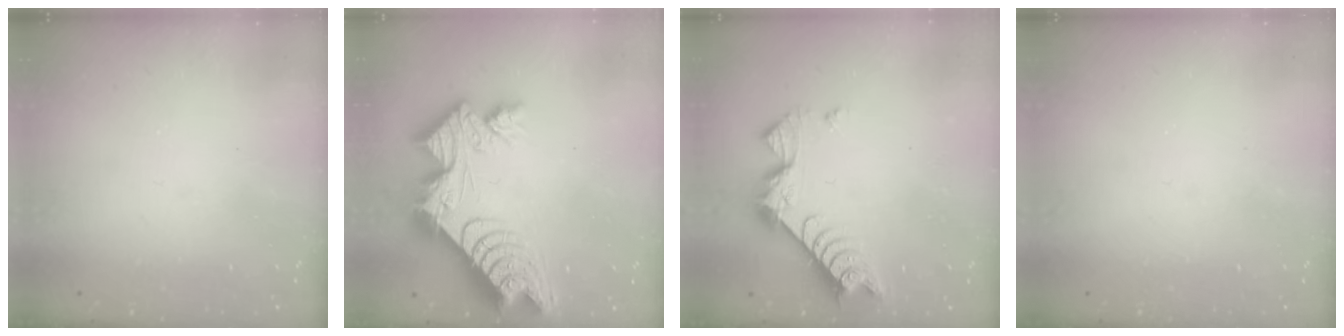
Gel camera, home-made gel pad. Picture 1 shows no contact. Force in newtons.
{"total": 21.2, "press": 21.1, "slide": 2.1}
{"total": 8.0, "press": 8.0, "slide": 0.8}
{"total": 0.0}